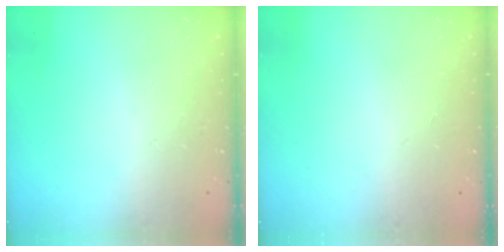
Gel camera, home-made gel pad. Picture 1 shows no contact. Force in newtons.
{"total": 1.1, "press": 0.9, "slide": 0.6}